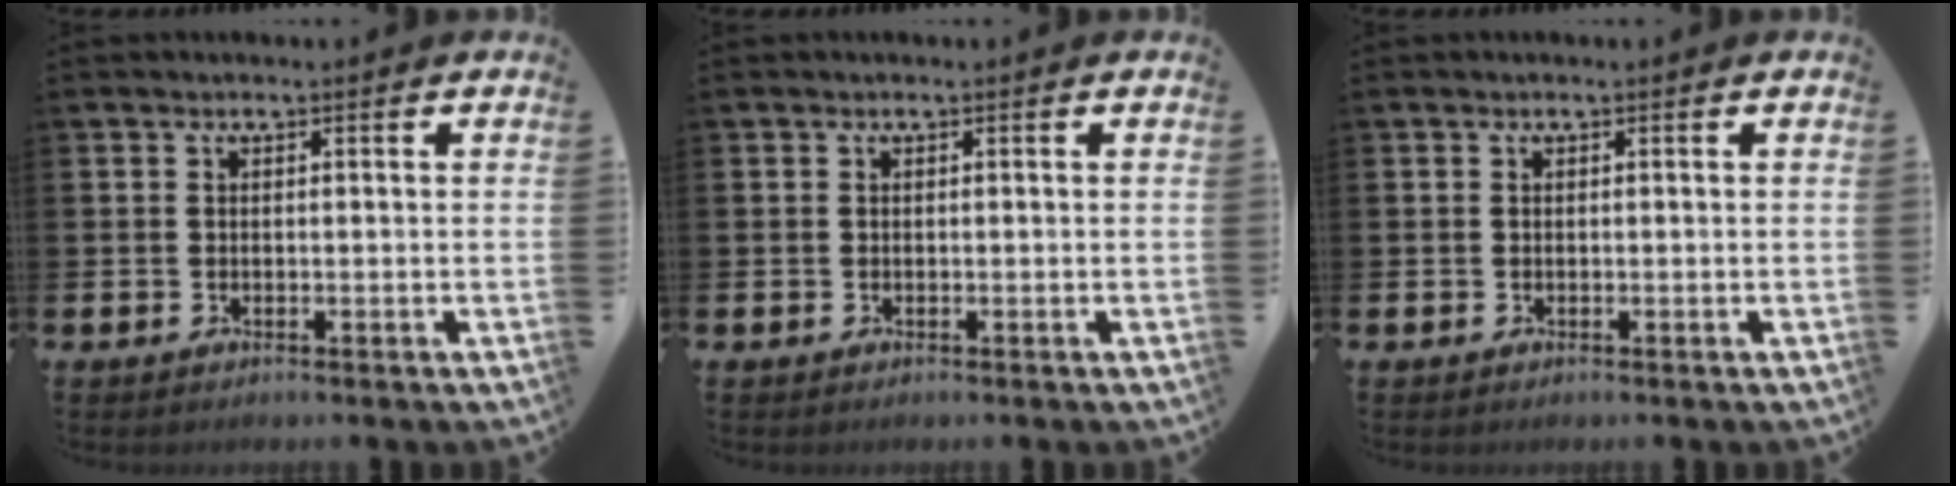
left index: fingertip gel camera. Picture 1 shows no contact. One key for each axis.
{"total": 0.0}
{"total": 0.0}